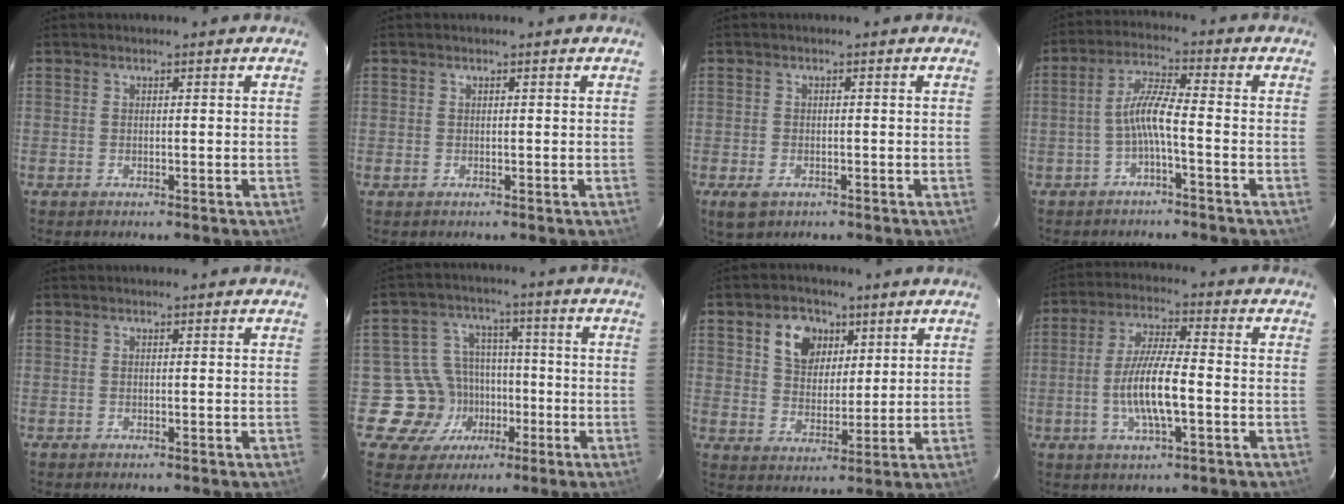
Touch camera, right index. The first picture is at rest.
{"total": 0.6, "force": [0.0, 0.6, 0.0], "torque": [0.002, 0.003, 0.001]}
{"total": 3.5, "force": [-1.9, 2.2, 1.9], "torque": [-0.040, -0.008, -0.029]}
{"total": 5.3, "force": [-2.1, 0.3, 4.8], "torque": [-0.109, 0.013, -0.040]}
{"total": 0.0}
{"total": 10.6, "force": [-3.7, 9.9, 1.2], "torque": [-0.039, 0.039, -0.043]}
{"total": 8.8, "force": [4.0, 6.5, 4.3], "torque": [-0.081, 0.018, 0.076]}
{"total": 10.0, "force": [-2.4, 1.9, 9.5], "torque": [-0.187, -0.002, -0.044]}